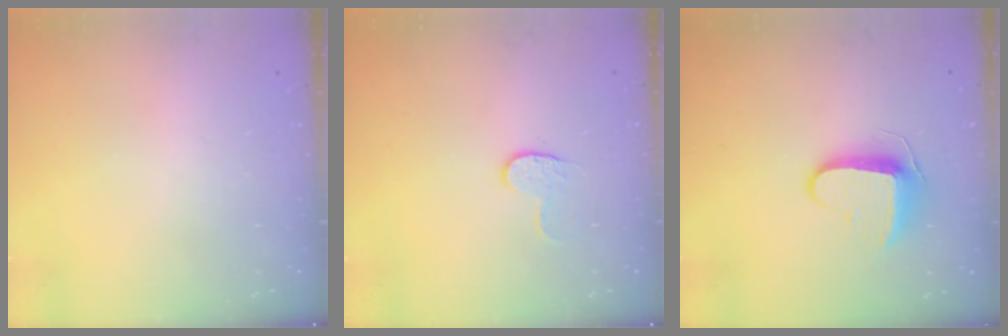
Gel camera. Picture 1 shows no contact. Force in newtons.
{"total": 3.6, "press": 3.6, "slide": 0.4}
{"total": 8.9, "press": 8.9, "slide": 0.2}